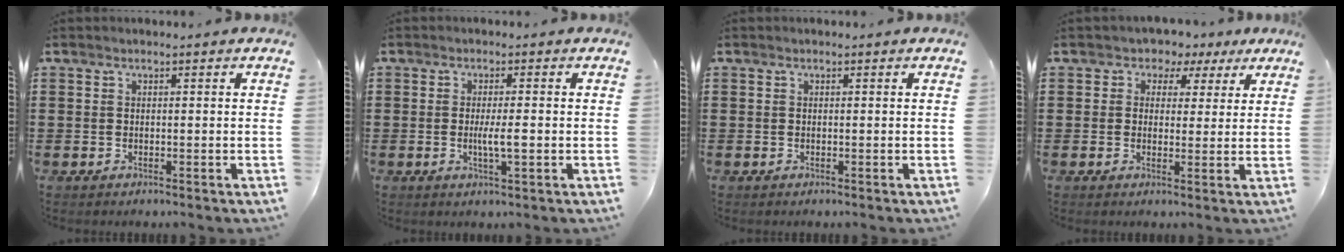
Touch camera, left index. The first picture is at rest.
{"total": 3.3, "force": [-0.4, 0.4, 3.2], "torque": [-0.064, -0.006, -0.010]}
{"total": 0.0}
{"total": 2.9, "force": [1.2, 2.7, 0.1], "torque": [-0.014, 0.003, 0.015]}